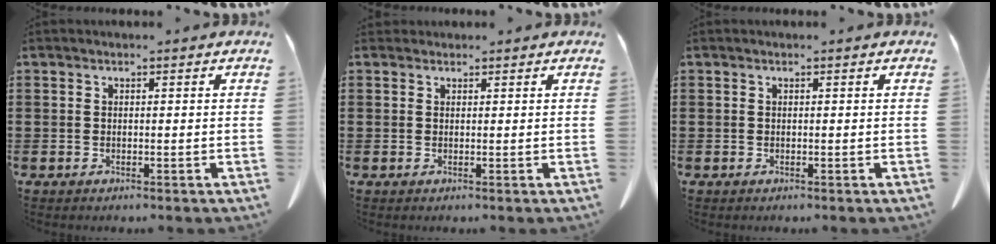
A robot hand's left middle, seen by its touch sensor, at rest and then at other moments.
{"total": 0.8, "force": [0.7, 0.3, 0.1], "torque": [-0.004, 0.000, 0.015]}
{"total": 0.0}